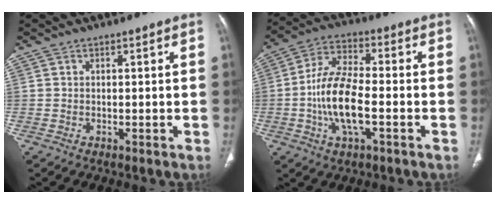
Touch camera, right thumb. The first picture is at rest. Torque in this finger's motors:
{"motor_torque": [3.23, 1.78, 1.74, -1.03, 0.47]}